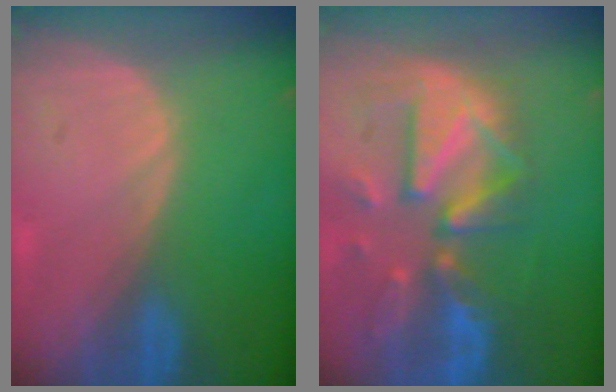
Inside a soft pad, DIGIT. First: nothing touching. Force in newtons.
{"total": 12.1, "press": 10.5, "slide": 6.1}